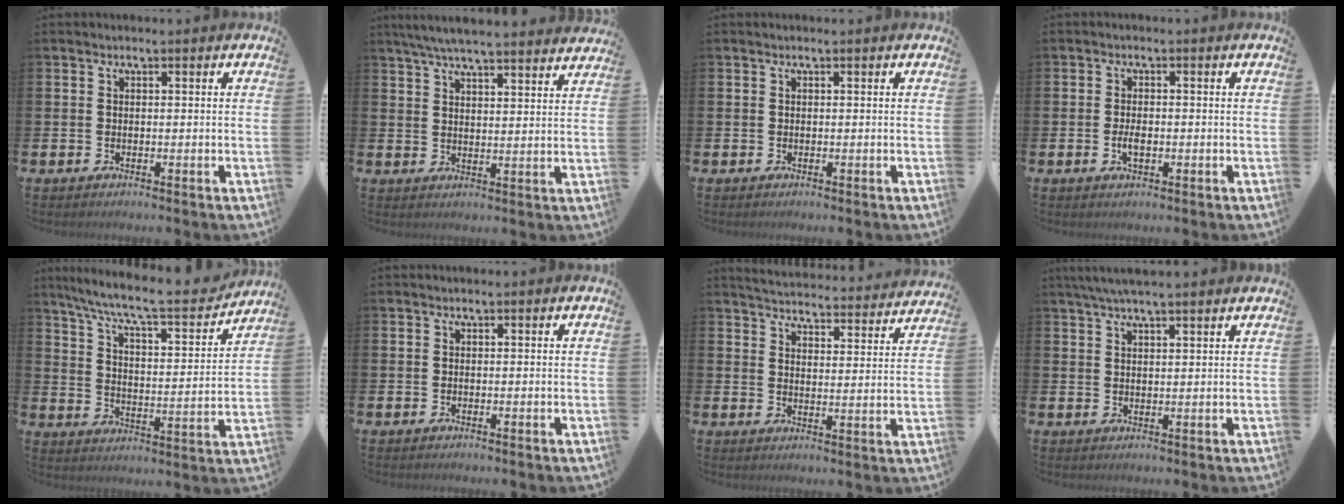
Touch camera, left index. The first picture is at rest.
{"total": 6.2, "force": [5.9, 0.3, 1.8], "torque": [-0.051, -0.025, 0.106]}
{"total": 0.0}
{"total": 2.1, "force": [-0.4, 1.0, 1.8], "torque": [-0.026, -0.004, -0.009]}
{"total": 9.2, "force": [8.2, 1.1, 4.0], "torque": [-0.107, -0.055, 0.136]}
{"total": 0.0}
{"total": 4.7, "force": [4.7, 0.4, 0.2], "torque": [-0.025, -0.042, 0.080]}
{"total": 3.8, "force": [3.3, 0.2, 1.8], "torque": [-0.041, -0.002, 0.060]}